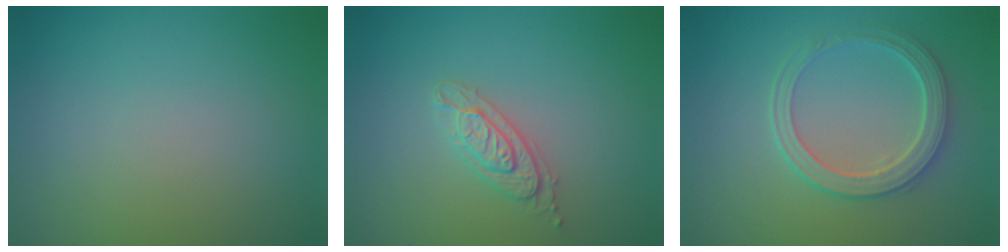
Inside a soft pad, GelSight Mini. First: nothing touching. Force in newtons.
{"total": 2.3, "press": 2.2, "slide": 0.5}
{"total": 3.7, "press": 3.3, "slide": 1.7}